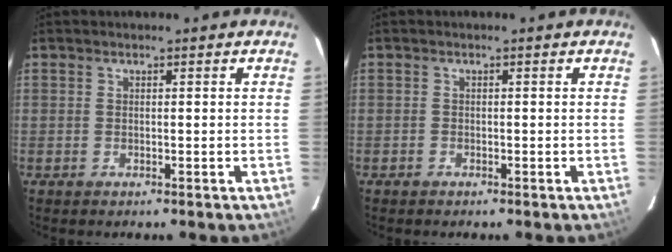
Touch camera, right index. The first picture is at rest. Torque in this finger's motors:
{"motor_torque": [0.02, -0.06, -0.18, -0.08]}